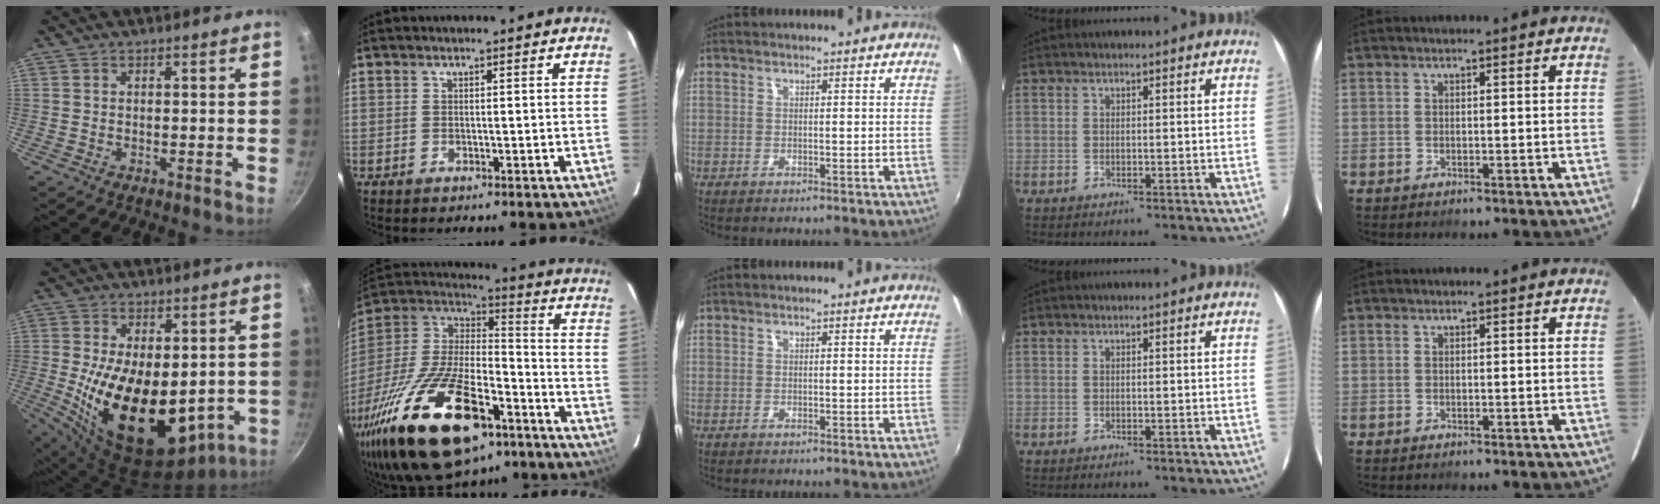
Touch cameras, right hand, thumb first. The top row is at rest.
{"thumb": {"total": 22.4, "force": [-1.7, 12.6, 18.4], "torque": [-0.305, -0.029, -0.001]}, "index": {"total": 34.5, "force": [-19.5, 15.2, 24.1], "torque": [-0.490, -0.035, -0.311]}}